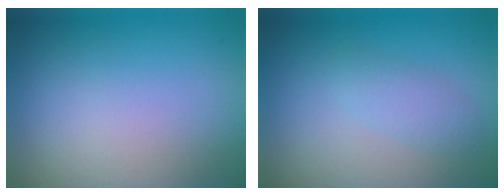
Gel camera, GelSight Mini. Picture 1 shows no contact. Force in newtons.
{"total": 1.8, "press": 1.8, "slide": 0.1}